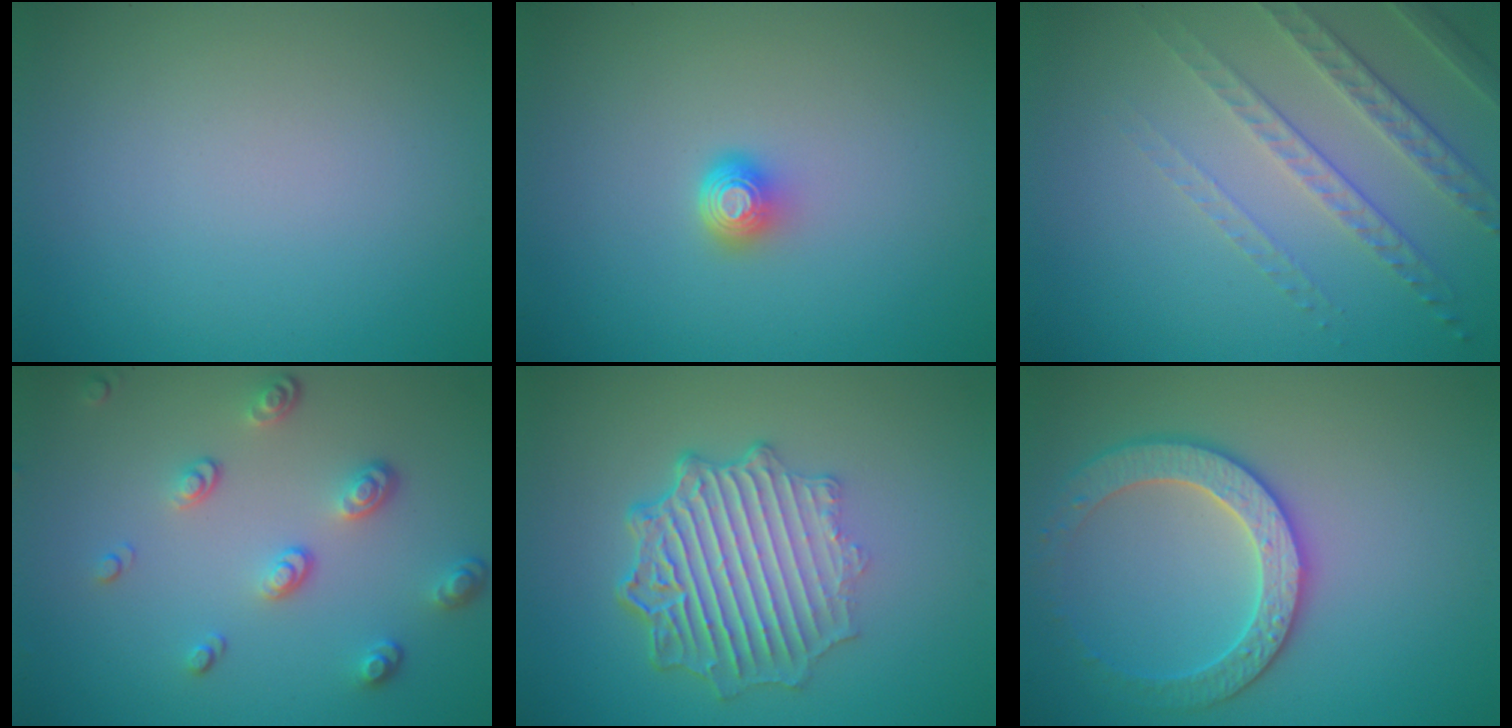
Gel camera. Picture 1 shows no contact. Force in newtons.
{"total": 1.6, "press": 1.2, "slide": 1.1}
{"total": 4.7, "press": 3.2, "slide": 3.4}
{"total": 3.4, "press": 2.6, "slide": 2.2}
{"total": 7.3, "press": 5.2, "slide": 5.1}
{"total": 3.6, "press": 3.6, "slide": 0.4}